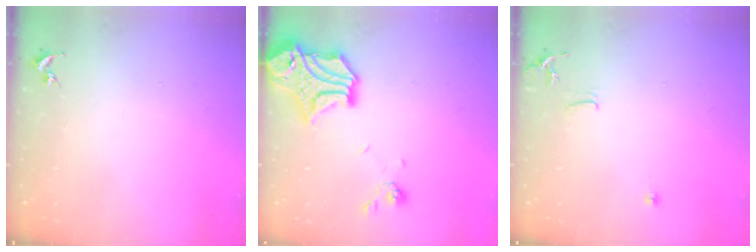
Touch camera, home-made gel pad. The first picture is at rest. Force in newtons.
{"total": 18.4, "press": 18.3, "slide": 2.2}
{"total": 7.2, "press": 7.2, "slide": 0.8}